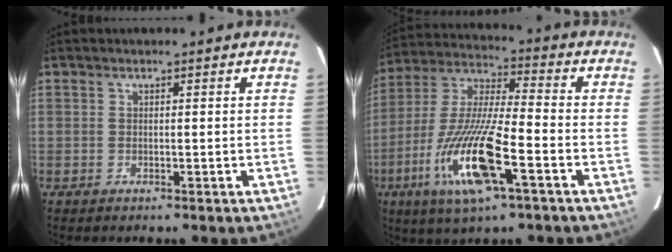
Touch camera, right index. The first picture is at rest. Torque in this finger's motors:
{"motor_torque": [1.66, -0.48, 1.05, 0.21]}